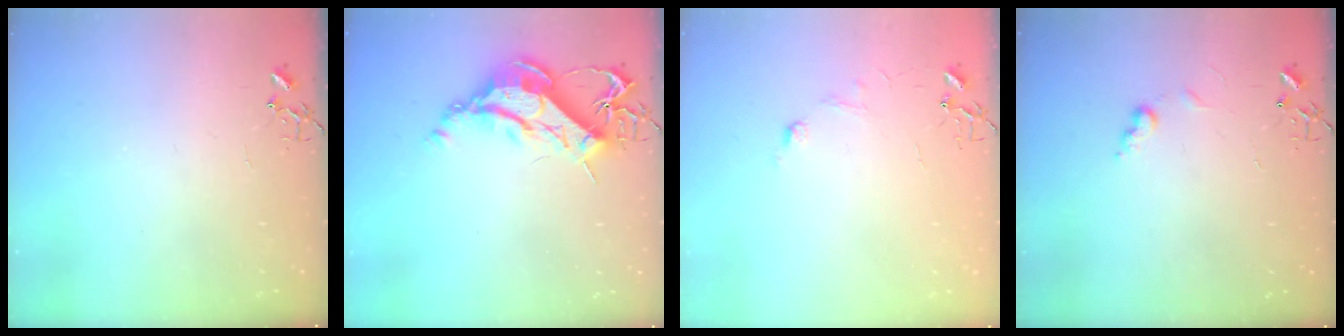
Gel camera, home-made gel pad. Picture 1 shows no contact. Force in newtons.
{"total": 14.2, "press": 14.1, "slide": 1.5}
{"total": 6.6, "press": 6.5, "slide": 0.7}
{"total": 5.6, "press": 5.5, "slide": 0.7}